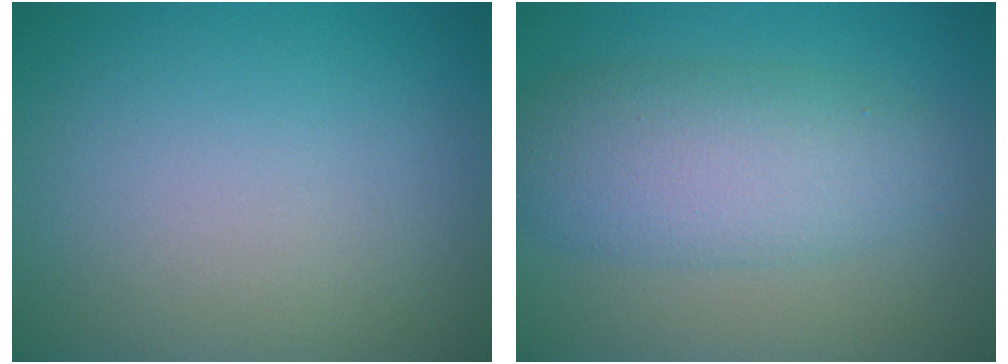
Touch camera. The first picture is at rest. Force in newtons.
{"total": 6.2, "press": 6.2, "slide": 0.0}